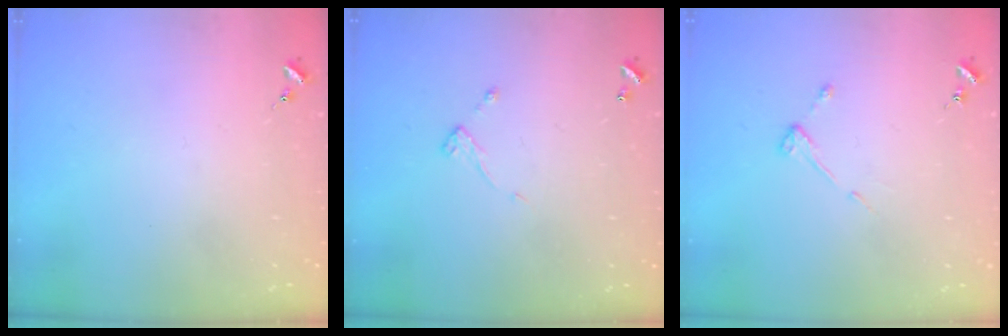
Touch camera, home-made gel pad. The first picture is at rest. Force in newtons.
{"total": 4.5, "press": 4.5, "slide": 0.5}
{"total": 4.2, "press": 4.2, "slide": 0.4}